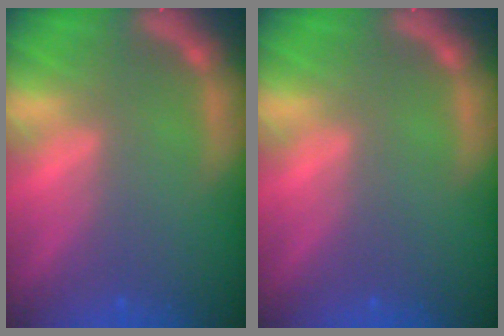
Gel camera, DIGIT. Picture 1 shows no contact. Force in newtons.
{"total": 0.0}